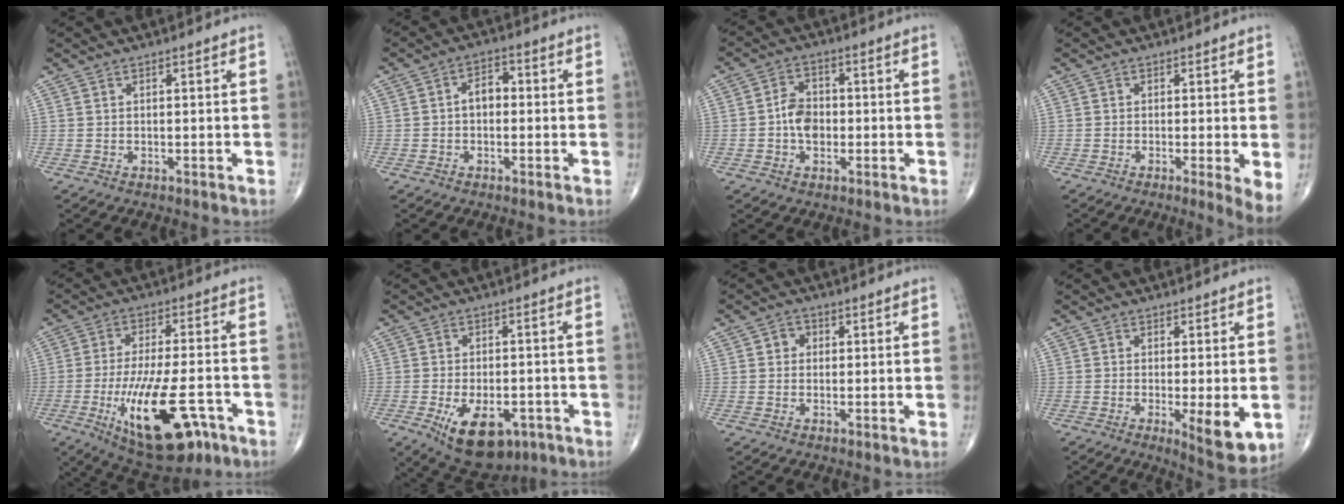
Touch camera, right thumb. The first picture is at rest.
{"total": 4.3, "force": [-0.3, 2.9, 3.1], "torque": [-0.039, 0.019, -0.014]}
{"total": 5.9, "force": [-0.9, 4.3, 3.9], "torque": [-0.047, 0.016, -0.023]}
{"total": 4.0, "force": [-0.8, 0.5, 3.9], "torque": [-0.067, -0.015, -0.018]}
{"total": 19.1, "force": [-7.8, 7.4, 15.8], "torque": [-0.279, 0.012, -0.109]}
{"total": 12.6, "force": [-5.7, 6.9, 8.9], "torque": [-0.126, 0.007, -0.074]}
{"total": 2.5, "force": [0.4, 2.3, 1.0], "torque": [0.000, 0.005, 0.000]}
{"total": 7.7, "force": [-1.8, 2.2, 7.2], "torque": [-0.104, -0.022, -0.024]}